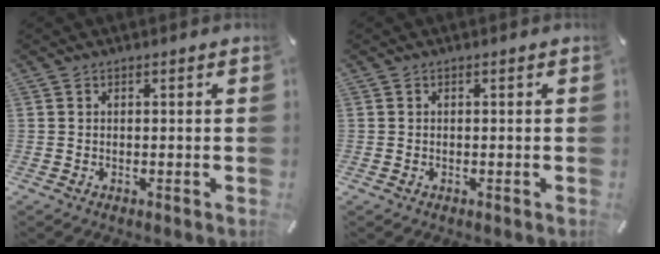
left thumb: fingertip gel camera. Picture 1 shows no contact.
{"total": 0.0}